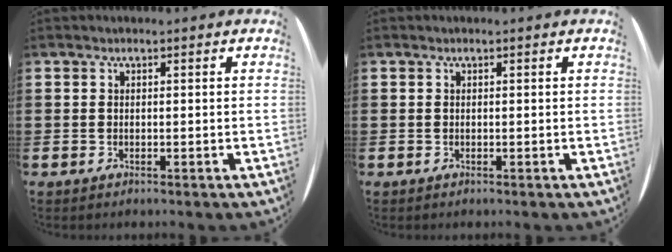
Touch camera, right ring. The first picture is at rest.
{"total": 0.0}